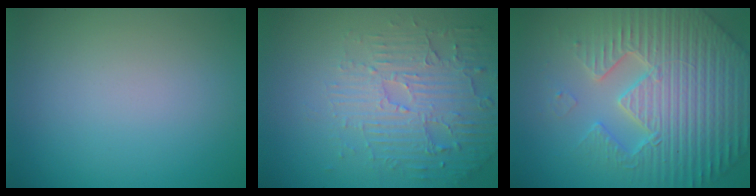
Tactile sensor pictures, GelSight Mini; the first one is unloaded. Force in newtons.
{"total": 5.5, "press": 3.8, "slide": 4.0}
{"total": 7.7, "press": 7.5, "slide": 1.9}